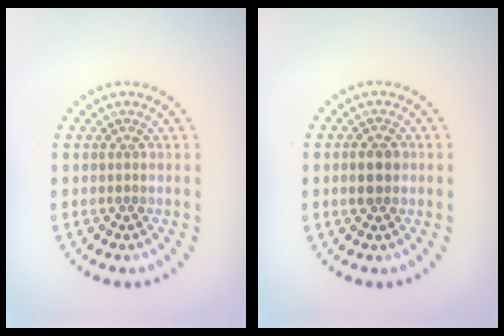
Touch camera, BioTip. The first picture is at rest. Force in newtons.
{"total": 2.3, "press": 2.3, "slide": 0.1}